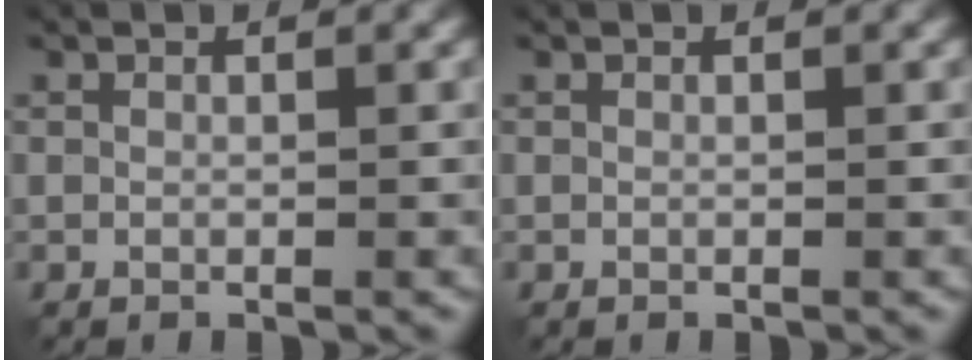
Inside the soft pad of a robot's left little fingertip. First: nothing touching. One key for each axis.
{"total": 0.0}